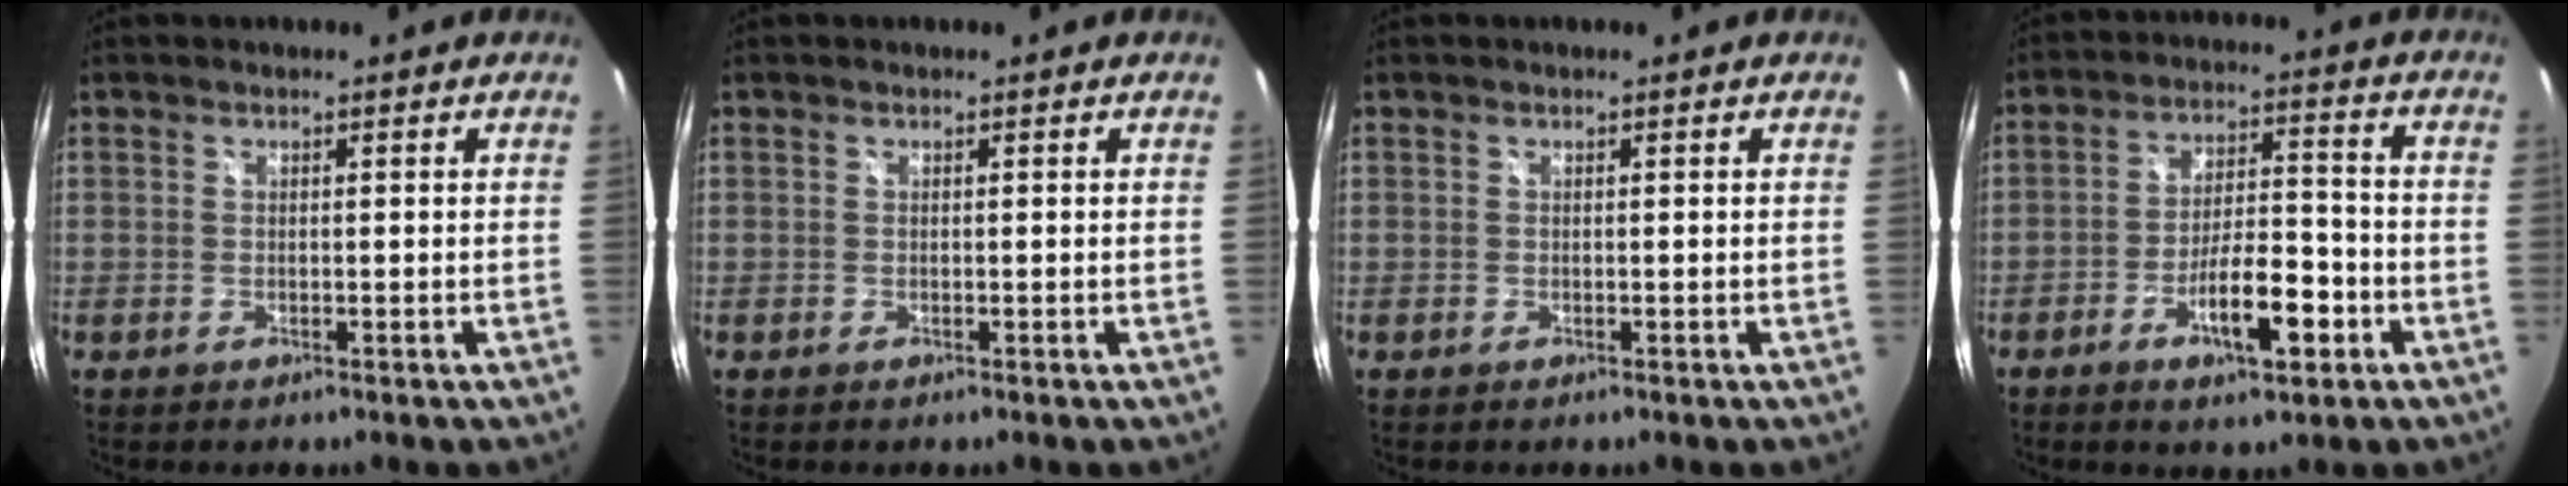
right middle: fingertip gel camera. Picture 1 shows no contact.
{"total": 0.0}
{"total": 0.0}
{"total": 10.3, "force": [-4.9, 3.2, 8.5], "torque": [-0.152, 0.007, -0.073]}